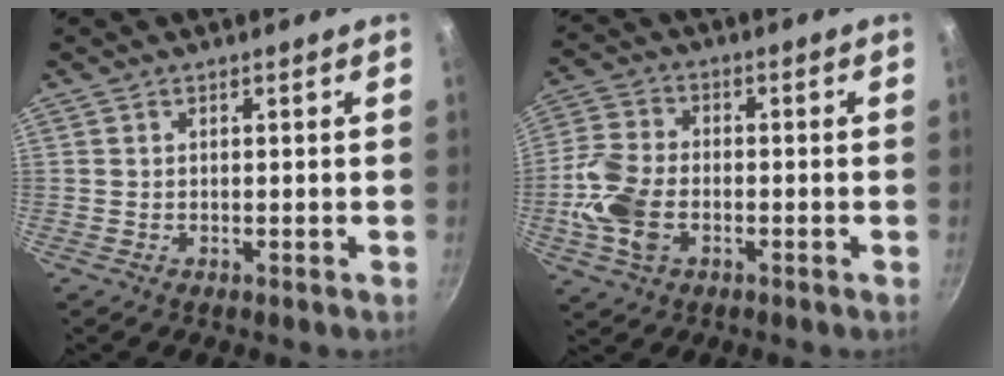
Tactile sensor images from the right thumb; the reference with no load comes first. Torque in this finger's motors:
{"motor_torque": [1.12, 1.79, 1.22, -0.22, 0.16]}